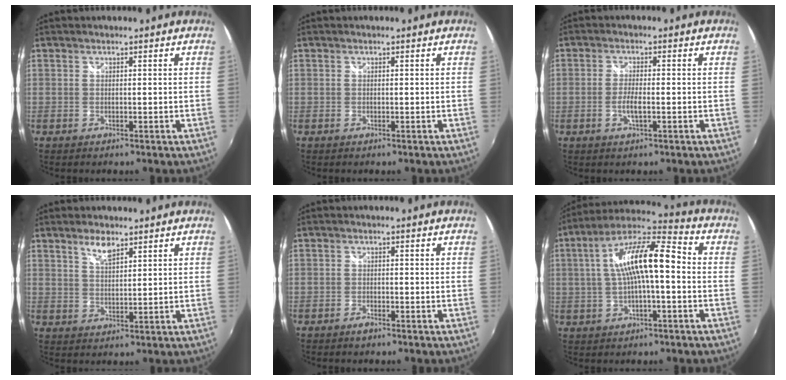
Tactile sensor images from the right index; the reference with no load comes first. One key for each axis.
{"total": 0.0}
{"total": 3.4, "fx": -1.1, "fy": 0.7, "fz": 3.1, "tx": -0.065, "ty": -0.003, "tz": -0.021}
{"total": 3.9, "fx": 2.8, "fy": 1.3, "fz": 2.4, "tx": -0.042, "ty": 0.004, "tz": 0.052}
{"total": 1.4, "fx": -1.2, "fy": 0.5, "fz": 0.6, "tx": -0.014, "ty": -0.001, "tz": -0.025}
{"total": 14.0, "fx": 0.2, "fy": 3.7, "fz": 13.5, "tx": -0.244, "ty": 0.030, "tz": 0.000}